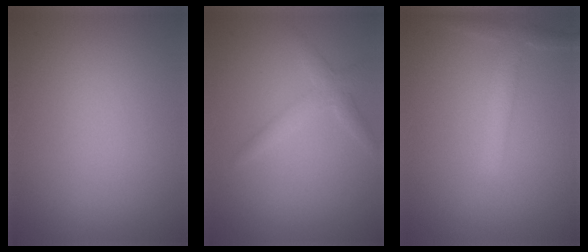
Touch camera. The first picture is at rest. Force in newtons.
{"total": 2.2, "press": 2.2, "slide": 0.1}
{"total": 2.5, "press": 2.5, "slide": 0.0}